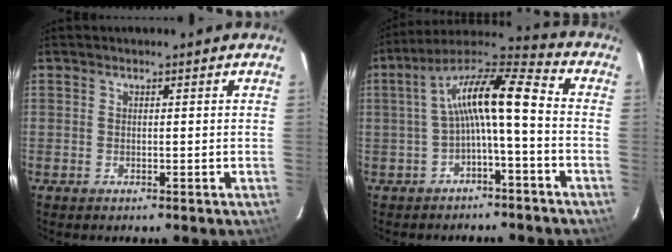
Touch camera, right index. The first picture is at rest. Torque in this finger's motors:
{"motor_torque": [1.54, 0.15, 0.80, 0.20]}